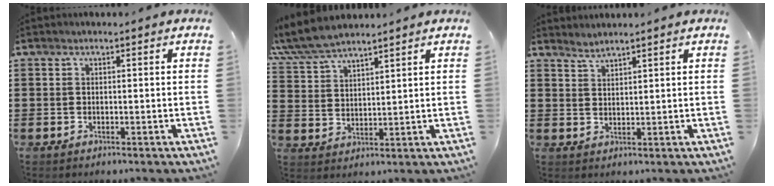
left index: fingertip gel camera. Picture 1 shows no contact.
{"total": 6.3, "force": [5.8, 1.2, 2.1], "torque": [-0.063, -0.015, 0.106]}
{"total": 1.6, "force": [1.6, -0.2, 0.1], "torque": [-0.005, 0.000, 0.032]}